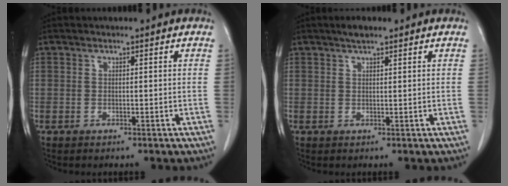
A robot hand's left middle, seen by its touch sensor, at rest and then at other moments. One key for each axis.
{"total": 2.3, "fx": 1.7, "fy": 0.5, "fz": 1.4, "tx": -0.031, "ty": 0.008, "tz": 0.028}